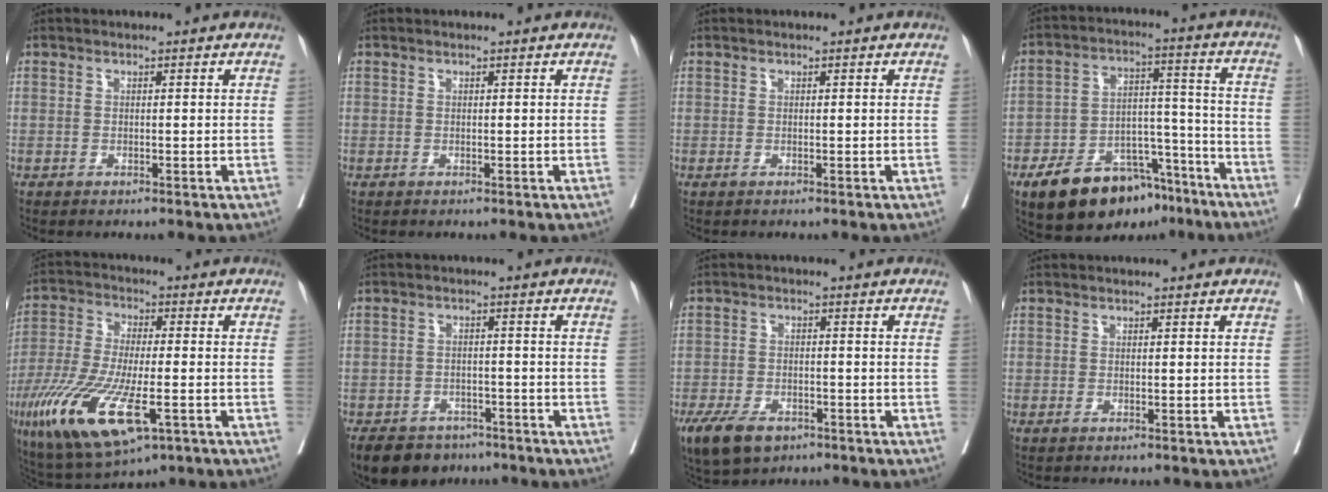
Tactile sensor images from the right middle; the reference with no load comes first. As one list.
[{"total": 0.0}, {"total": 0.0}, {"total": 15.4, "force": [-10.7, 7.3, 8.2], "torque": [-0.120, 0.028, -0.167]}, {"total": 16.3, "force": [-6.6, 4.7, 14.1], "torque": [-0.290, -0.034, -0.107]}, {"total": 8.9, "force": [-6.7, 5.3, 2.4], "torque": [-0.037, -0.004, -0.097]}, {"total": 8.3, "force": [-5.3, 4.5, 4.5], "torque": [-0.085, -0.006, -0.087]}, {"total": 0.0}]